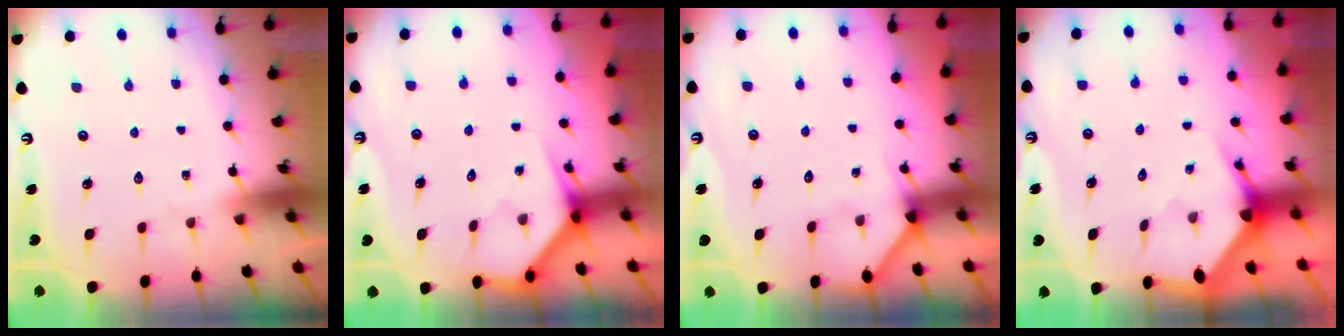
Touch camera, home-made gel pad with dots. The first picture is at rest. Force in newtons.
{"total": 3.7, "press": 3.7, "slide": 0.2}
{"total": 3.2, "press": 3.2, "slide": 0.3}
{"total": 2.9, "press": 2.9, "slide": 0.2}